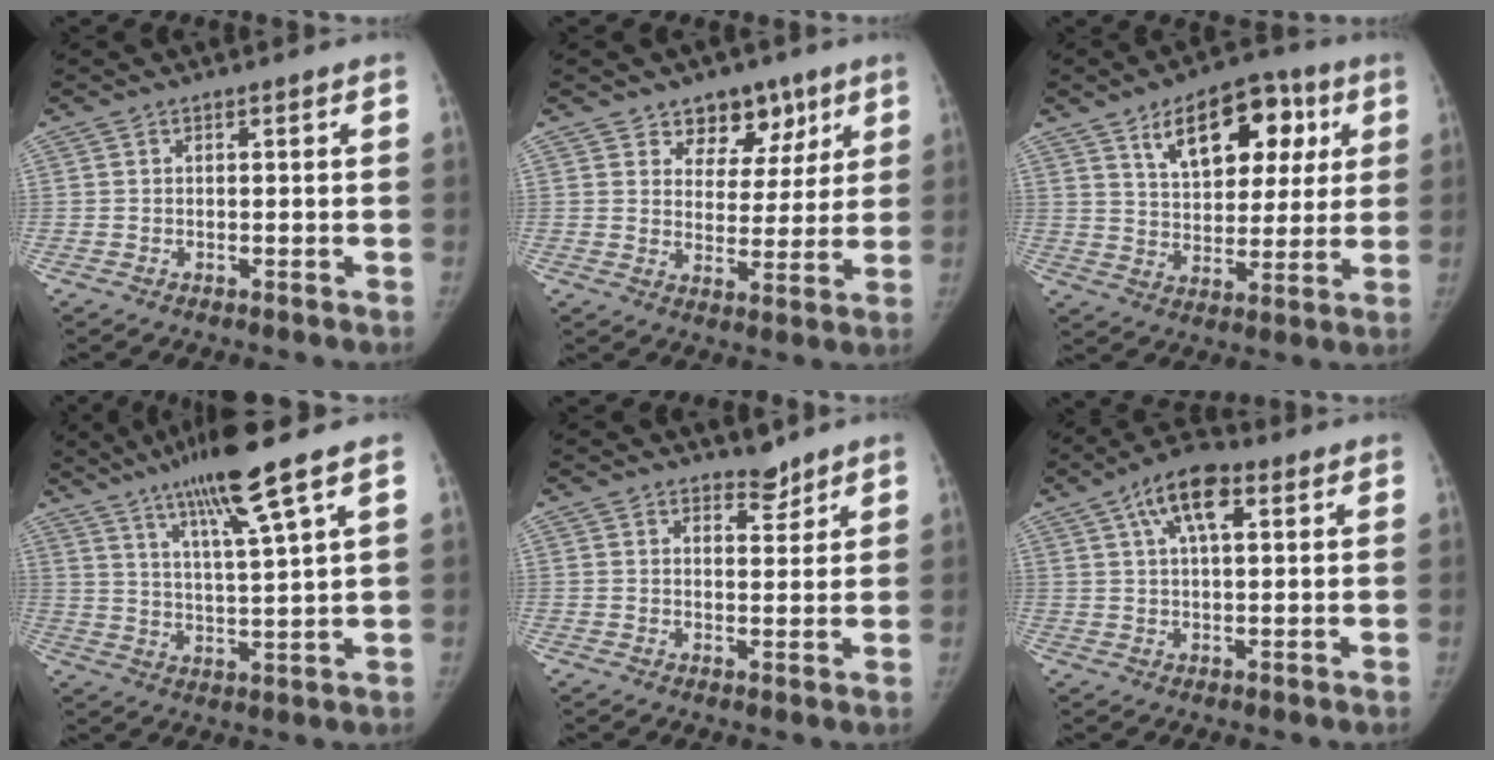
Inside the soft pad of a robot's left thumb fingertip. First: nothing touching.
{"total": 9.2, "force": [5.9, 6.4, 3.1], "torque": [0.007, -0.025, 0.088]}
{"total": 16.6, "force": [7.3, 9.6, 11.4], "torque": [-0.113, -0.009, 0.117]}
{"total": 13.1, "force": [8.2, 0.2, 10.2], "torque": [-0.176, -0.031, 0.146]}
{"total": 3.4, "force": [2.9, 1.5, 0.9], "torque": [0.006, -0.022, 0.046]}
{"total": 9.7, "force": [4.1, 4.4, 7.6], "torque": [-0.124, 0.010, 0.065]}